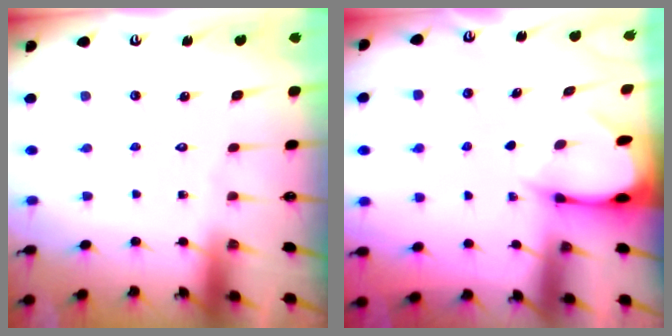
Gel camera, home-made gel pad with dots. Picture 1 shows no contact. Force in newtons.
{"total": 2.9, "press": 2.9, "slide": 0.4}